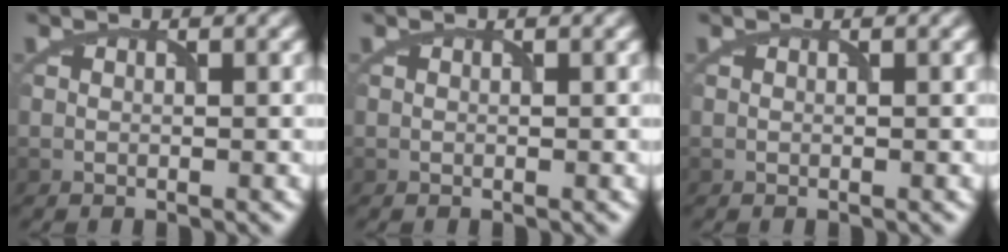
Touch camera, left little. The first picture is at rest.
{"total": 0.0}
{"total": 0.0}